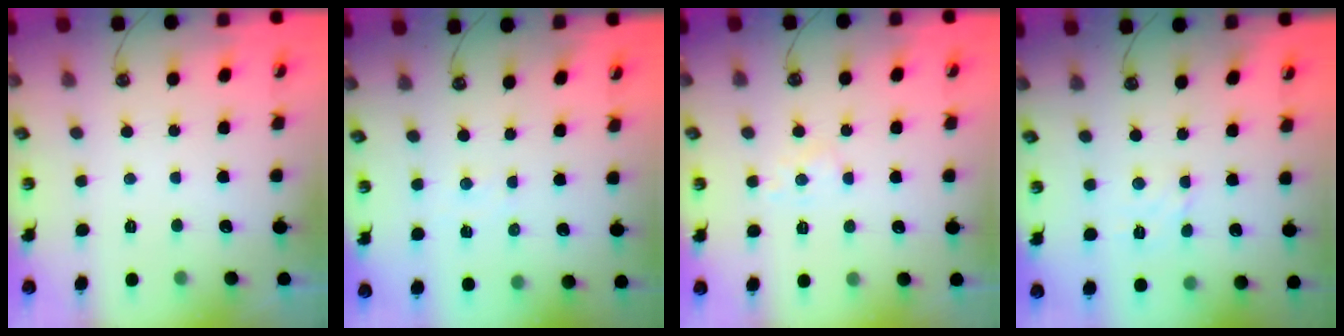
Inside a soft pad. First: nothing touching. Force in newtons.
{"total": 3.1, "press": 3.1, "slide": 0.5}
{"total": 4.6, "press": 4.5, "slide": 1.0}
{"total": 2.3, "press": 2.3, "slide": 0.5}